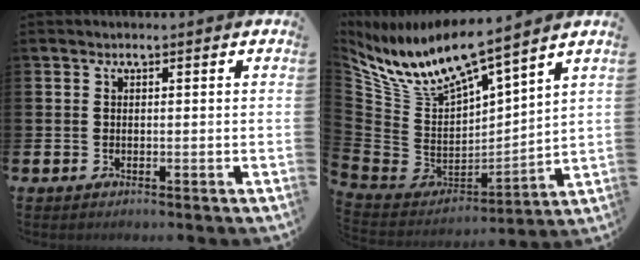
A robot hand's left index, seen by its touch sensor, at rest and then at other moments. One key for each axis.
{"total": 9.8, "fx": 8.9, "fy": 1.4, "fz": 4.0, "tx": -0.125, "ty": -0.071, "tz": 0.154}